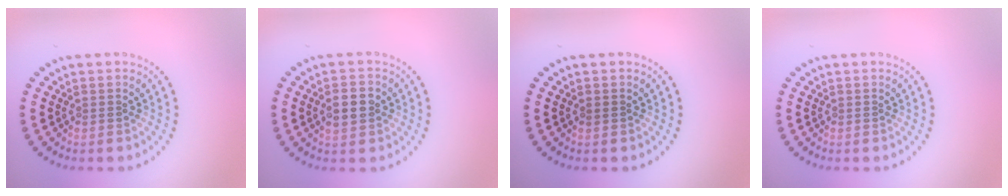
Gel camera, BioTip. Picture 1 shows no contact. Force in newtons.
{"total": 2.8, "press": 2.8, "slide": 0.0}
{"total": 0.6, "press": 0.6, "slide": 0.1}
{"total": 0.0}